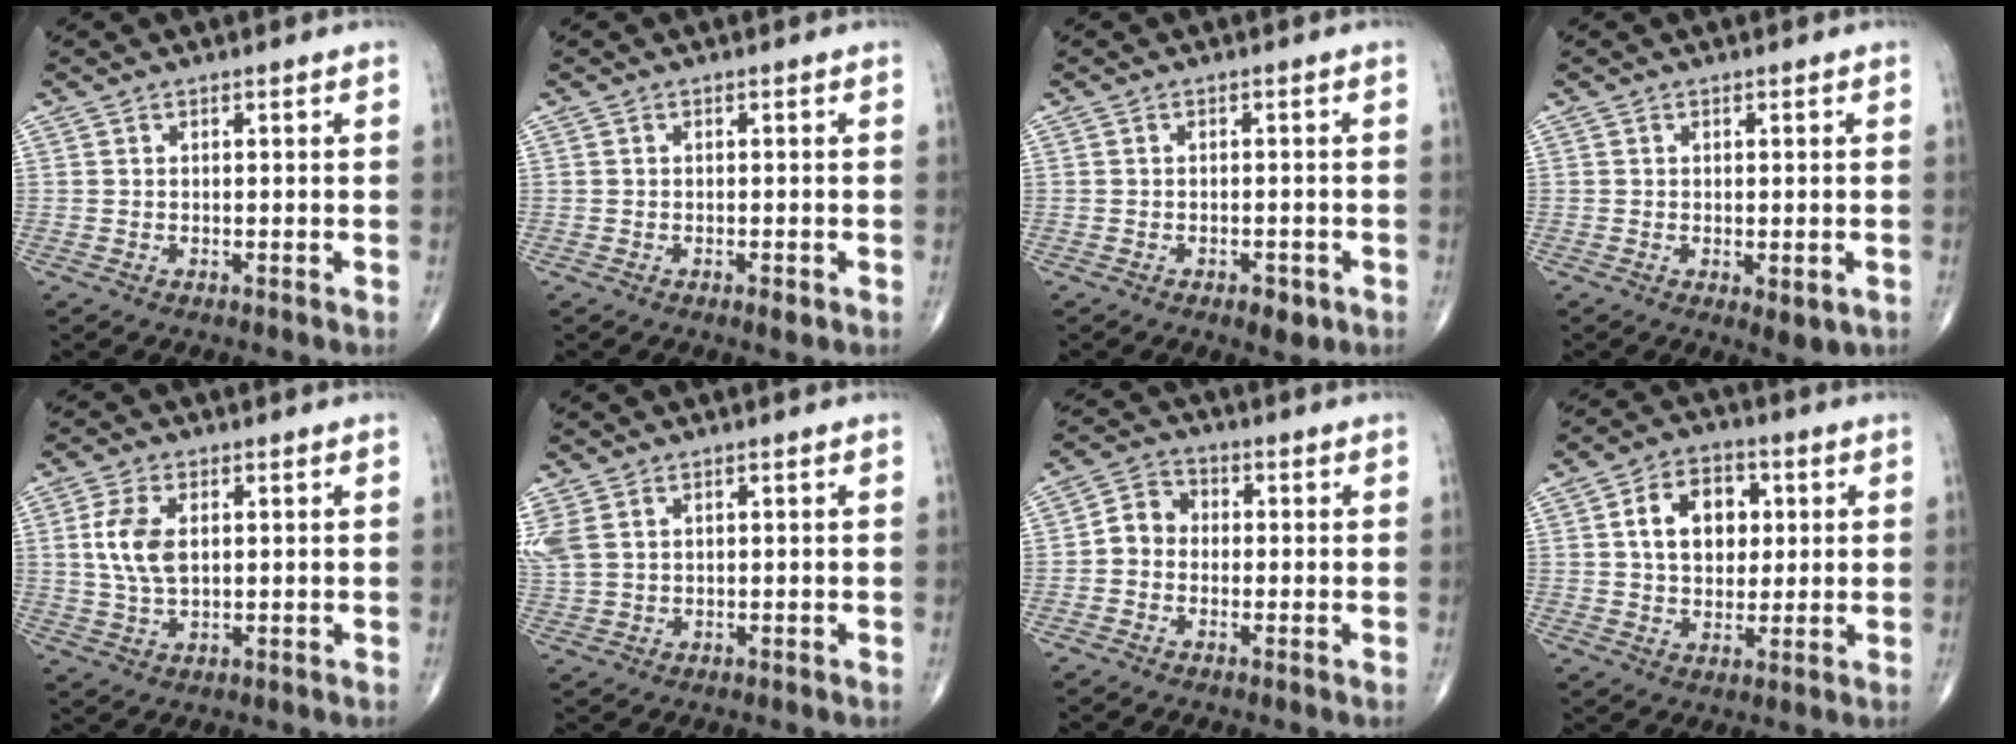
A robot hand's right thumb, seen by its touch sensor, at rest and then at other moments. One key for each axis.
{"total": 1.3, "fx": -0.6, "fy": 0.5, "fz": 1.0, "tx": -0.017, "ty": -0.003, "tz": -0.010}
{"total": 3.2, "fx": -1.6, "fy": 1.6, "fz": 2.2, "tx": -0.024, "ty": 0.004, "tz": -0.019}
{"total": 3.6, "fx": -1.1, "fy": 1.5, "fz": 3.1, "tx": -0.037, "ty": -0.008, "tz": -0.008}
{"total": 7.3, "fx": 1.4, "fy": 4.0, "fz": 6.0, "tx": -0.125, "ty": -0.005, "tz": 0.028}
{"total": 5.6, "fx": 2.3, "fy": 3.4, "fz": 3.8, "tx": -0.112, "ty": 0.011, "tz": 0.058}
{"total": 5.1, "fx": -0.8, "fy": 4.4, "fz": 2.5, "tx": -0.026, "ty": 0.019, "tz": -0.028}
{"total": 10.7, "fx": 2.2, "fy": 7.6, "fz": 7.2, "tx": -0.083, "ty": 0.004, "tz": 0.035}